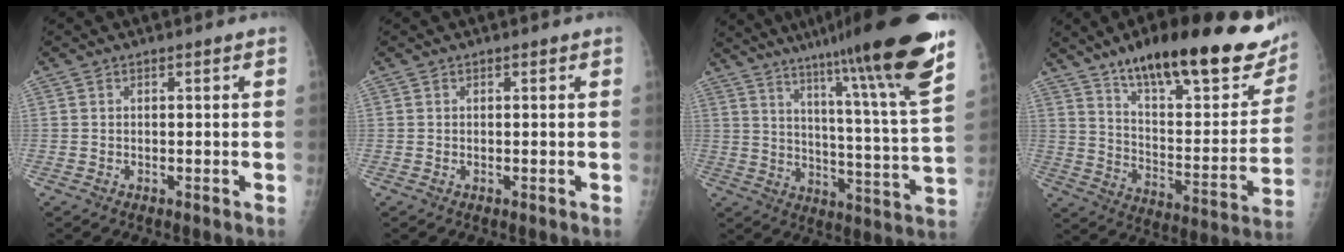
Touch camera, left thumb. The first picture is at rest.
{"total": 0.0}
{"total": 24.8, "force": [17.4, 0.7, 17.7], "torque": [-0.249, -0.081, 0.251]}
{"total": 29.6, "force": [20.0, 9.1, 19.9], "torque": [-0.250, -0.067, 0.291]}